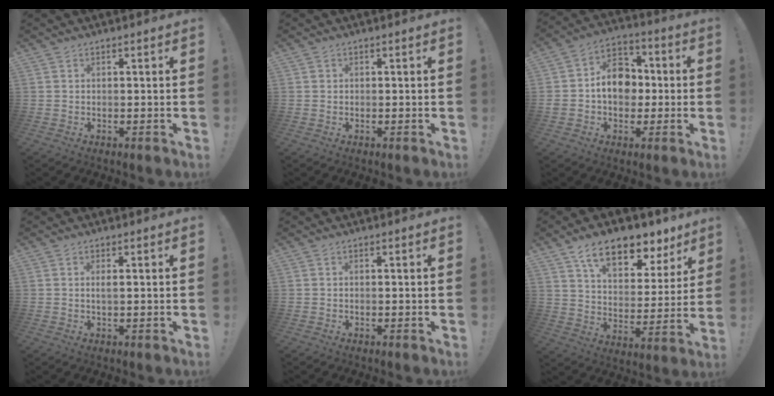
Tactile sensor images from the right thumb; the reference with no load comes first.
{"total": 0.5, "force": [0.3, 0.4, 0.0], "torque": [0.006, -0.001, 0.005]}
{"total": 12.9, "force": [0.0, 10.4, 7.6], "torque": [-0.126, 0.020, 0.008]}
{"total": 1.5, "force": [0.2, 0.3, 1.4], "torque": [-0.029, 0.000, 0.003]}
{"total": 0.0}
{"total": 14.9, "force": [10.1, 7.2, 8.3], "torque": [-0.129, -0.070, 0.176]}